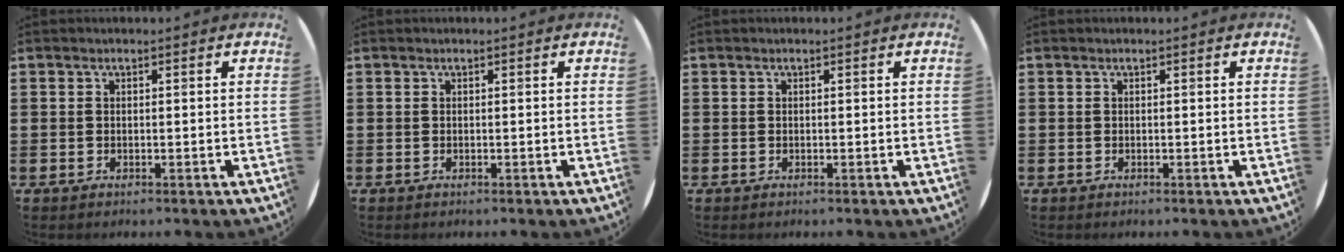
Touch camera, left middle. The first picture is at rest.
{"total": 0.0}
{"total": 0.0}
{"total": 0.0}